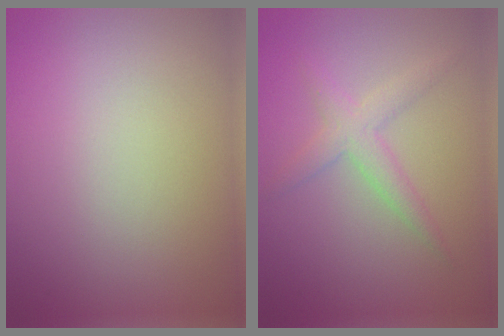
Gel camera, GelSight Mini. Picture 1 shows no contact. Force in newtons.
{"total": 2.5, "press": 2.5, "slide": 0.1}